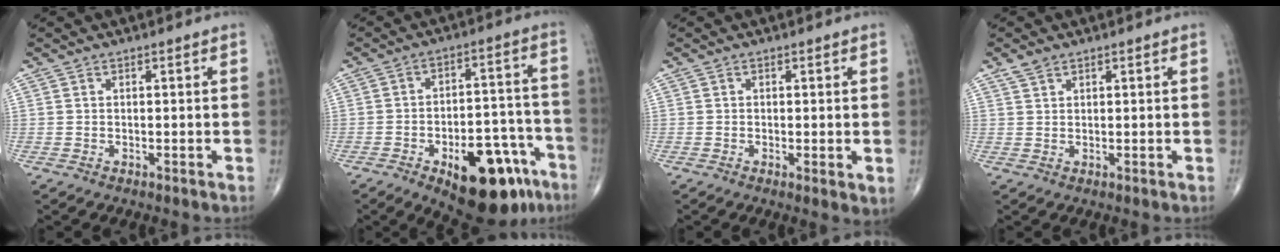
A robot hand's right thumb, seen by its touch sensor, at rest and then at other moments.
{"total": 19.4, "force": [-10.2, 8.9, 13.9], "torque": [-0.143, 0.066, -0.134]}
{"total": 2.5, "force": [-0.3, 0.6, 2.4], "torque": [-0.042, -0.010, -0.008]}
{"total": 1.8, "force": [1.3, 1.0, 0.8], "torque": [-0.015, 0.003, 0.027]}